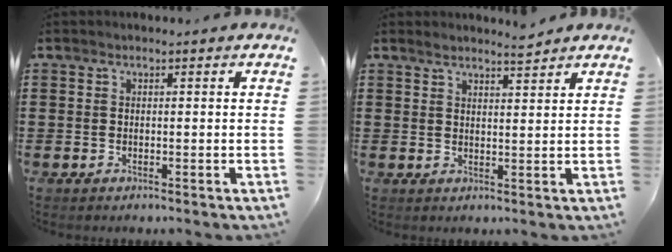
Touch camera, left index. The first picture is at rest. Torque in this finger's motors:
{"motor_torque": [0.45, -0.37, 0.02, 0.02]}